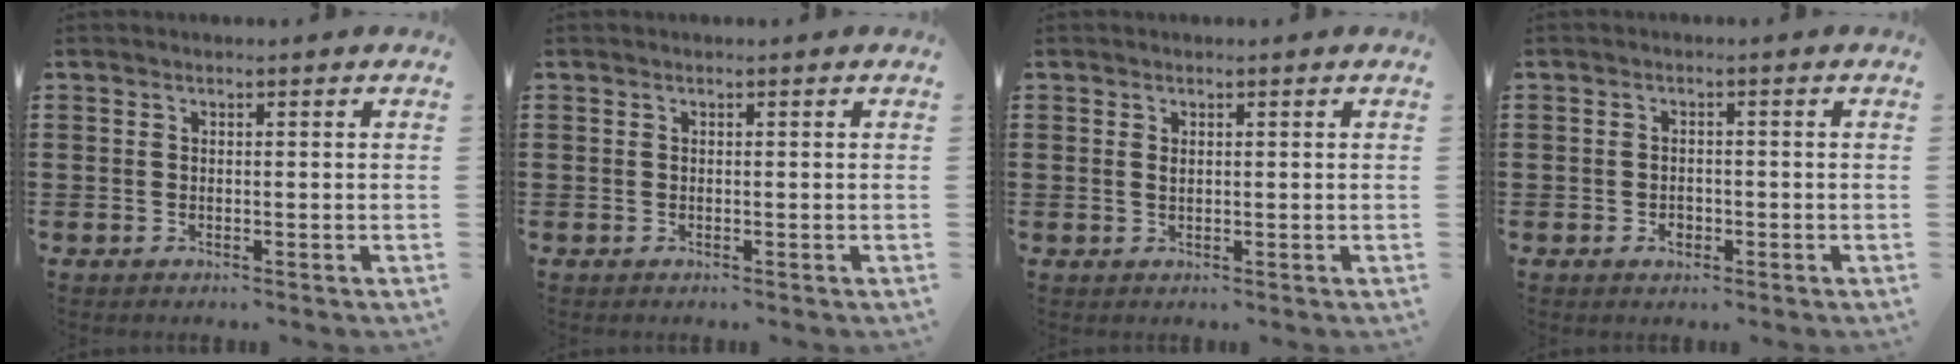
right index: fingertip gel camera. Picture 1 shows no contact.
{"total": 0.0}
{"total": 0.8, "force": [0.3, 0.5, 0.5], "torque": [-0.013, 0.004, 0.006]}
{"total": 1.5, "force": [-0.7, 1.1, 0.8], "torque": [-0.017, 0.002, -0.015]}